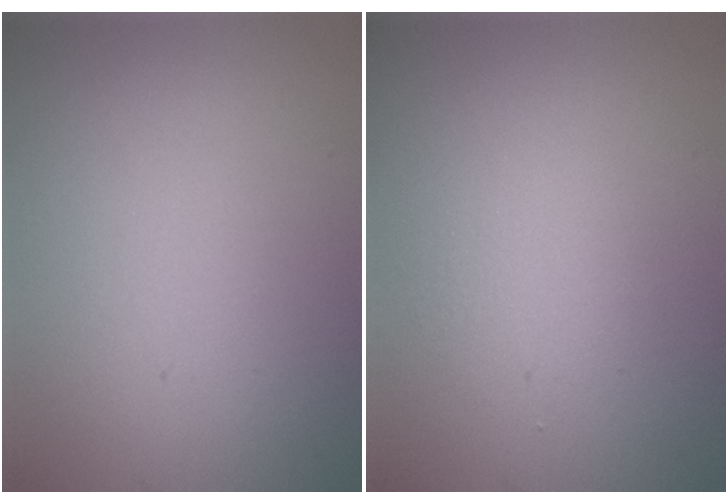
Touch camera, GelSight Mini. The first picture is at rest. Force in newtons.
{"total": 1.9, "press": 1.9, "slide": 0.2}